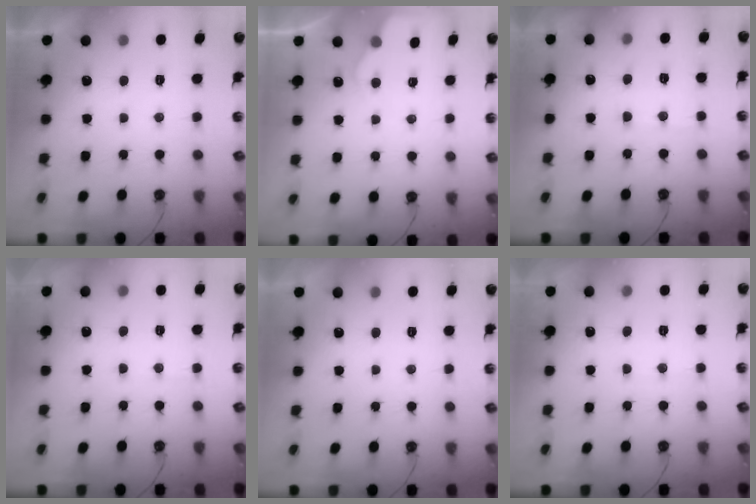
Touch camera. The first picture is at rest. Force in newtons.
{"total": 3.0, "press": 2.9, "slide": 0.4}
{"total": 4.8, "press": 4.8, "slide": 0.6}
{"total": 4.2, "press": 4.1, "slide": 0.7}
{"total": 0.0}
{"total": 4.3, "press": 4.2, "slide": 0.6}